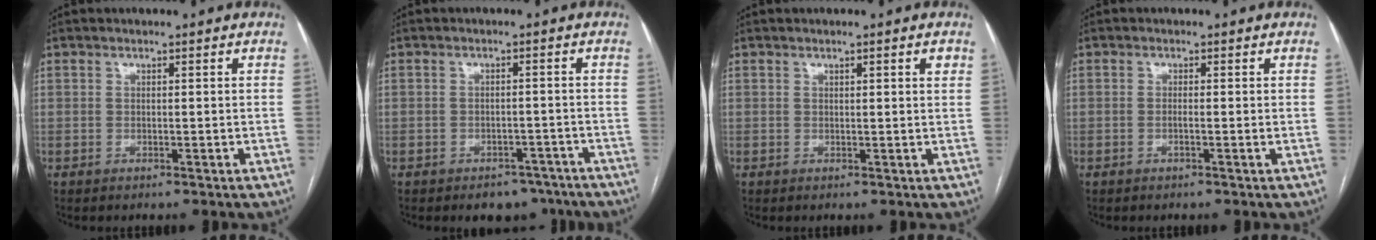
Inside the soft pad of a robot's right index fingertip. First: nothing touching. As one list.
[{"total": 5.4, "force": [-4.2, 3.1, 1.2], "torque": [0.003, 0.015, -0.054]}, {"total": 1.8, "force": [0.9, 0.1, 1.6], "torque": [-0.022, 0.000, 0.012]}, {"total": 1.0, "force": [-0.3, -0.1, 0.9], "torque": [-0.017, 0.000, -0.004]}]